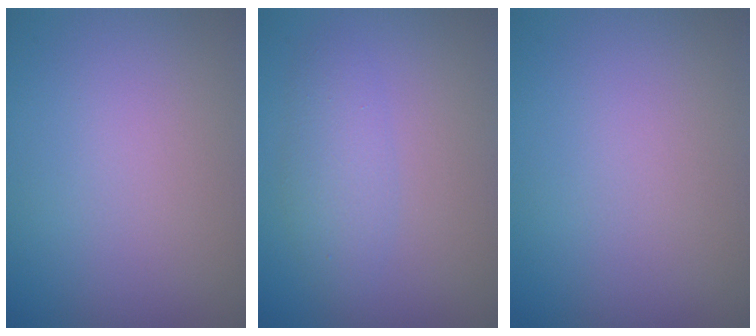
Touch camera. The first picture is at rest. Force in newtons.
{"total": 2.4, "press": 2.4, "slide": 0.0}
{"total": 0.0}